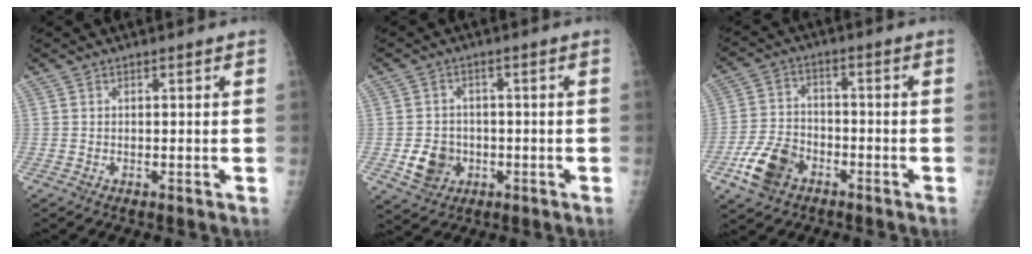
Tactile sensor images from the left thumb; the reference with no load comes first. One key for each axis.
{"total": 6.1, "fx": -1.6, "fy": 5.2, "fz": 2.7, "tx": -0.026, "ty": 0.010, "tz": -0.021}
{"total": 9.2, "fx": -4.8, "fy": 6.0, "fz": 4.9, "tx": -0.090, "ty": 0.021, "tz": -0.089}